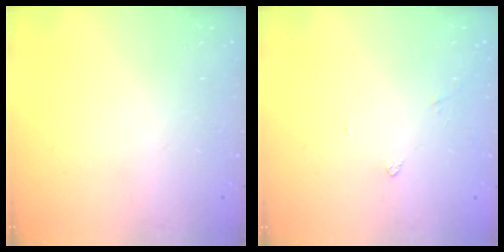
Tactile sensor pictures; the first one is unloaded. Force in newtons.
{"total": 2.6, "press": 2.6, "slide": 0.5}